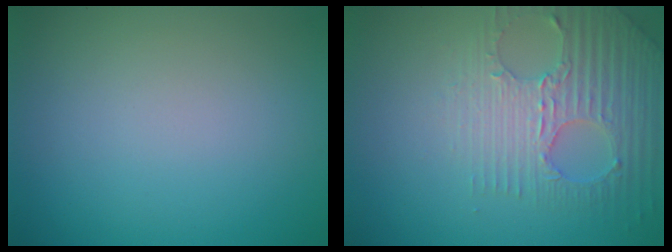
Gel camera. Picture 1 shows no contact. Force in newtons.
{"total": 3.5, "press": 3.5, "slide": 0.6}